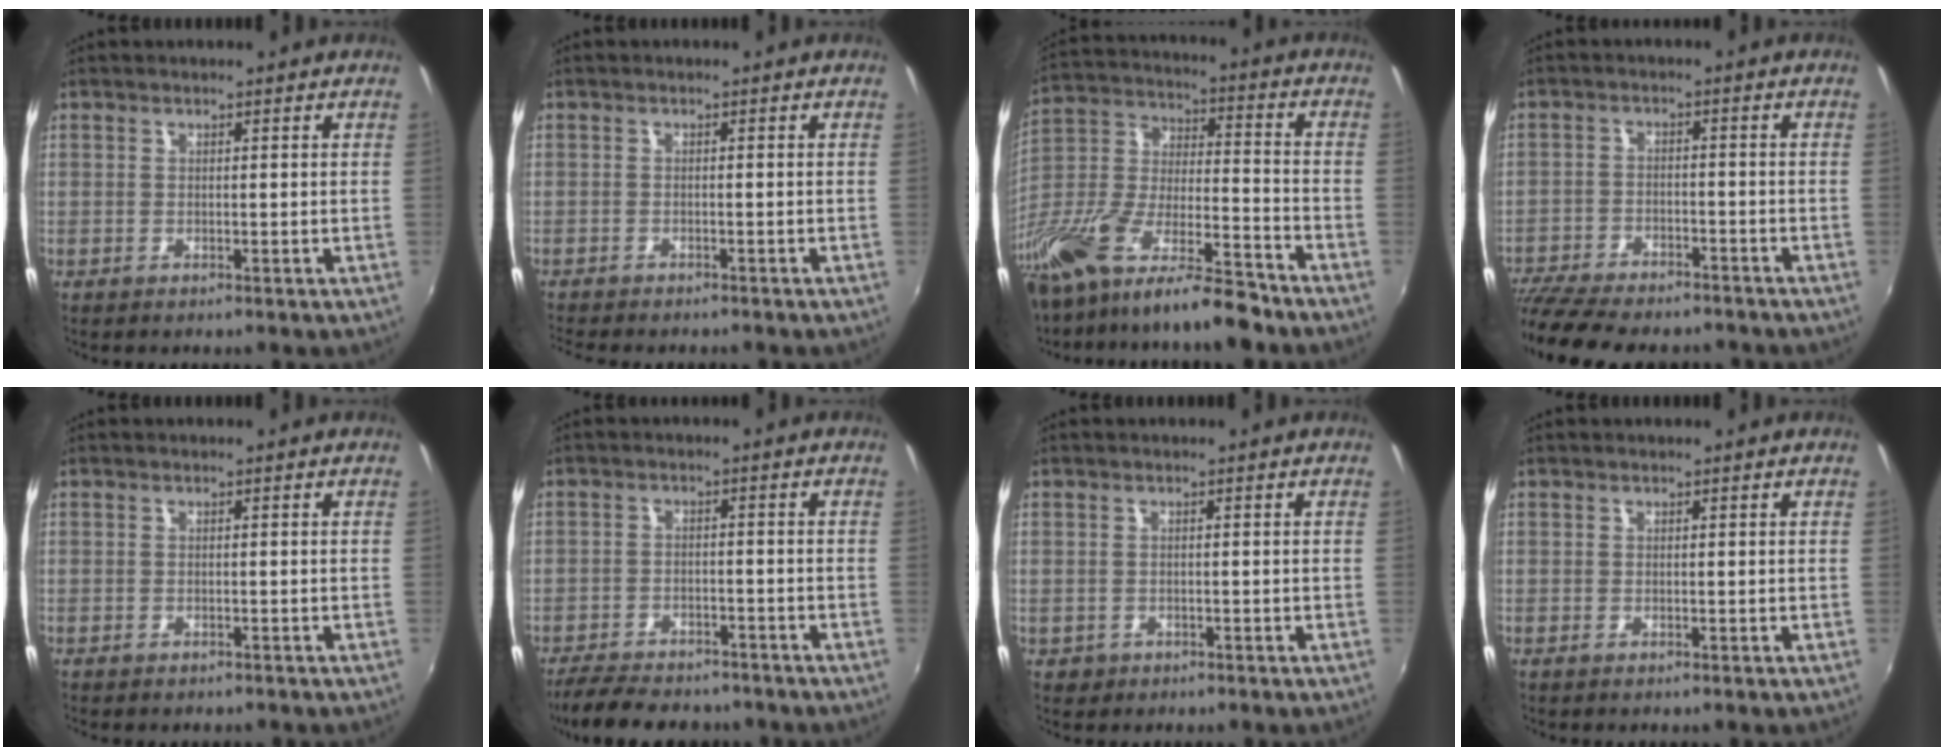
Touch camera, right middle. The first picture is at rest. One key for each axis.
{"total": 4.5, "fx": -4.2, "fy": 1.0, "fz": 1.6, "tx": -0.043, "ty": -0.022, "tz": -0.068}
{"total": 18.8, "fx": -13.4, "fy": 5.0, "fz": 12.3, "tx": -0.243, "ty": -0.029, "tz": -0.240}
{"total": 15.5, "fx": -13.2, "fy": 4.4, "fz": 6.8, "tx": -0.157, "ty": -0.036, "tz": -0.211}
{"total": 1.4, "fx": -1.2, "fy": 0.6, "fz": 0.4, "tx": -0.013, "ty": -0.008, "tz": -0.016}
{"total": 12.2, "fx": -10.2, "fy": 4.5, "fz": 5.0, "tx": -0.118, "ty": -0.014, "tz": -0.155}
{"total": 2.0, "fx": -0.7, "fy": 1.8, "fz": 0.6, "tx": -0.016, "ty": -0.005, "tz": -0.008}
{"total": 0.0}